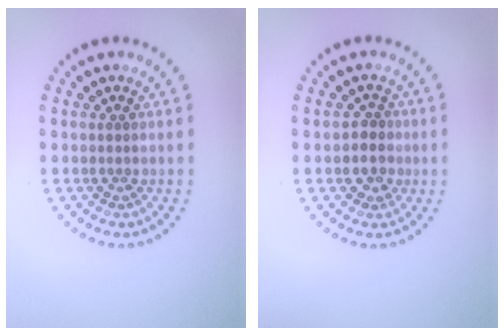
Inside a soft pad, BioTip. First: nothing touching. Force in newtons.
{"total": 2.2, "press": 2.1, "slide": 0.7}